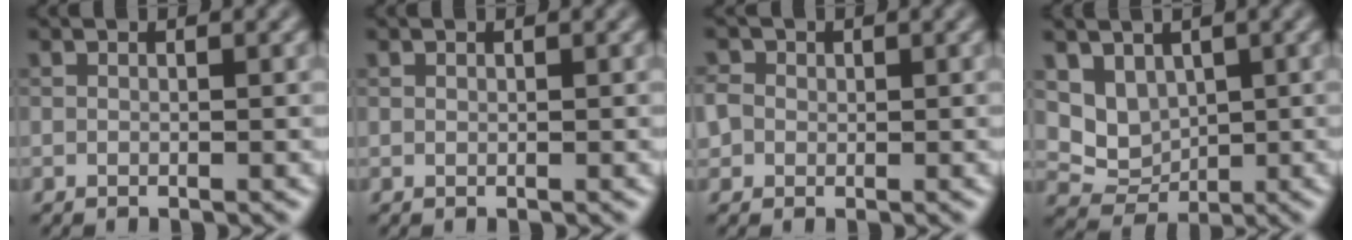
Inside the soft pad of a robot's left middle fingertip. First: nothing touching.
{"total": 0.0}
{"total": 2.5, "force": [0.4, 2.2, 1.0], "torque": [-0.017, 0.015, 0.001]}
{"total": 3.6, "force": [1.6, 2.7, 1.6], "torque": [-0.034, -0.012, 0.035]}